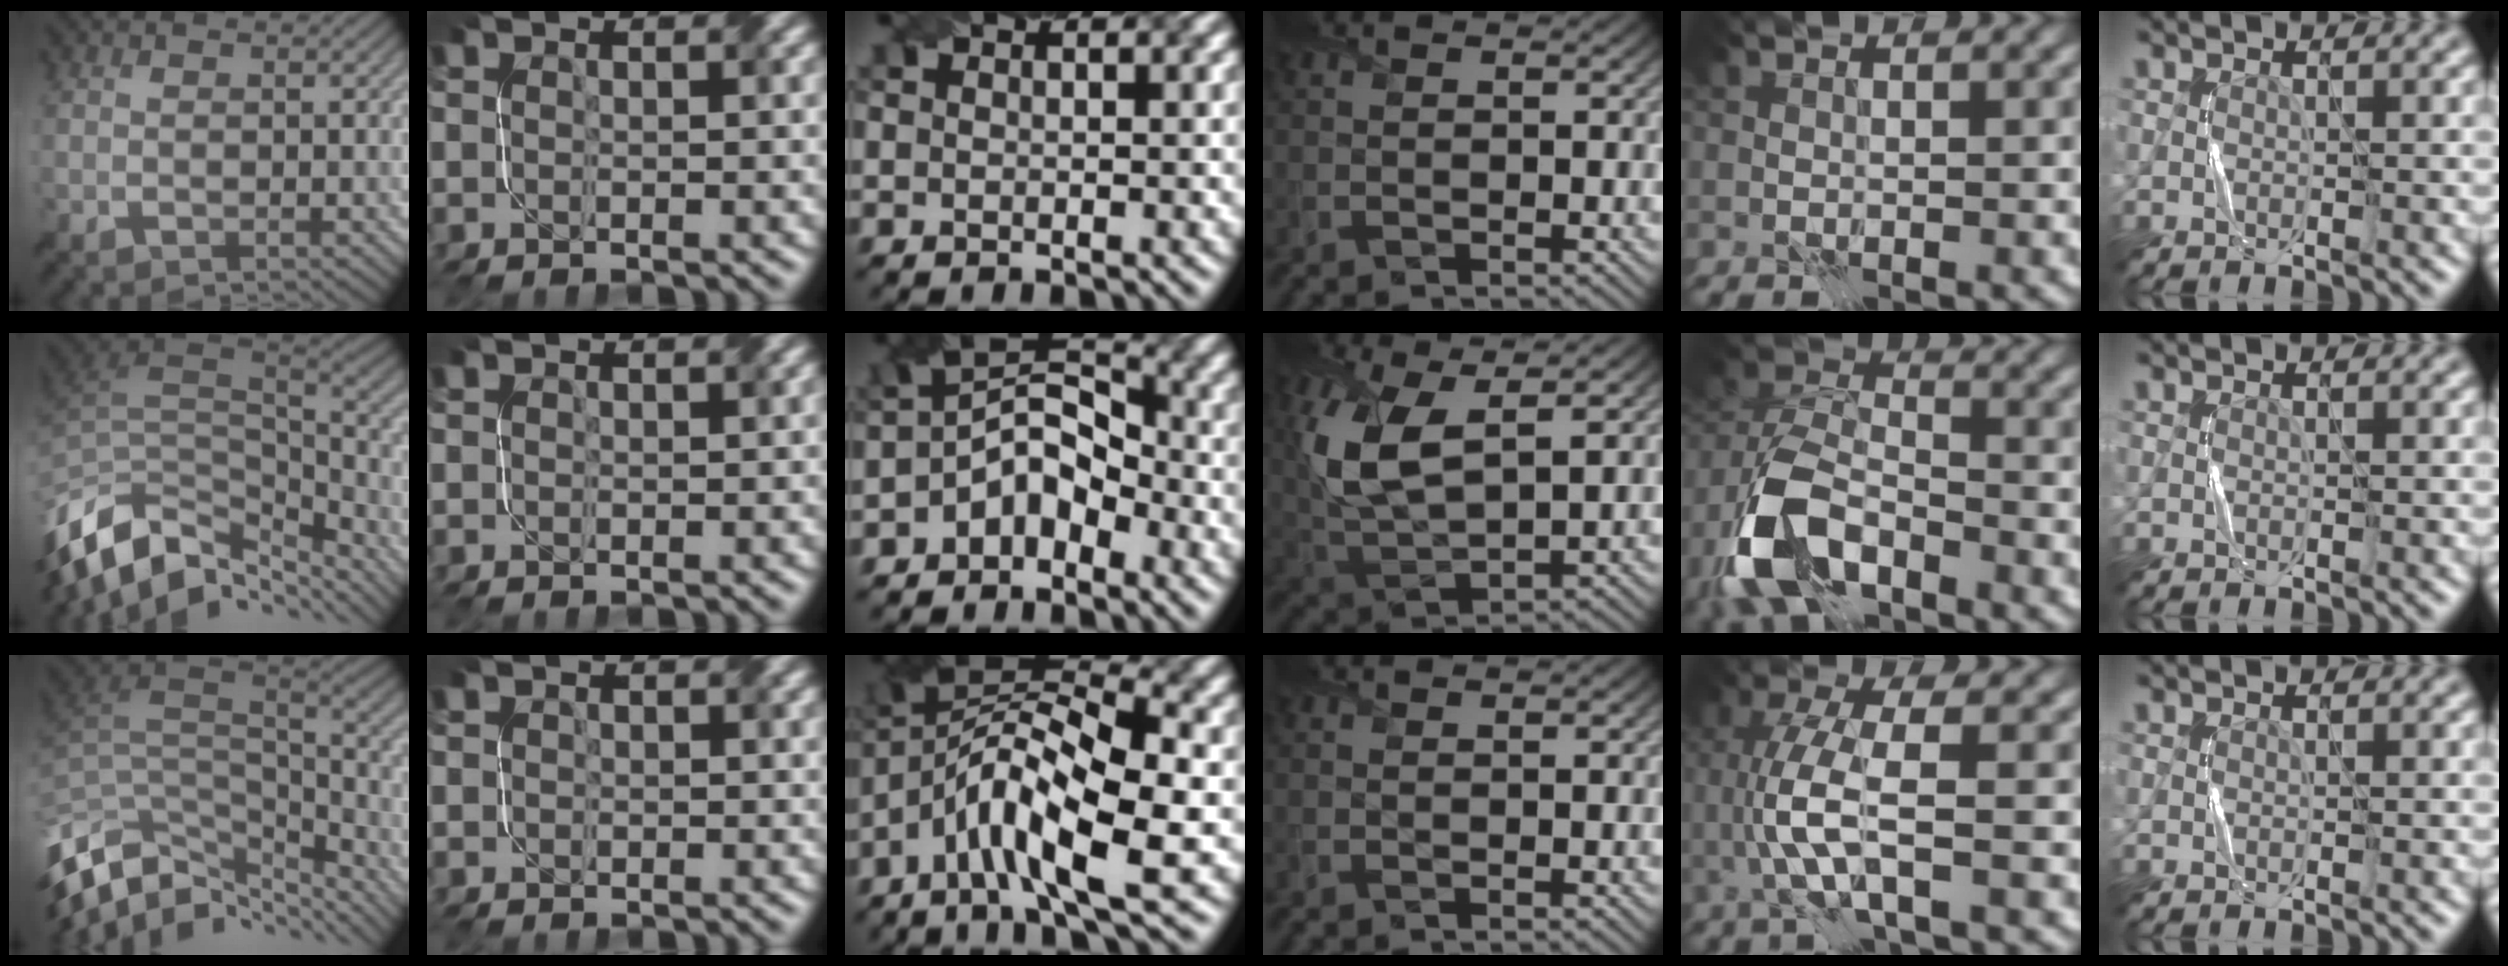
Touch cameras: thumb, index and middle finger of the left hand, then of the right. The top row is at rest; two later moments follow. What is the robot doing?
{"motion": "twist", "object": "screw"}